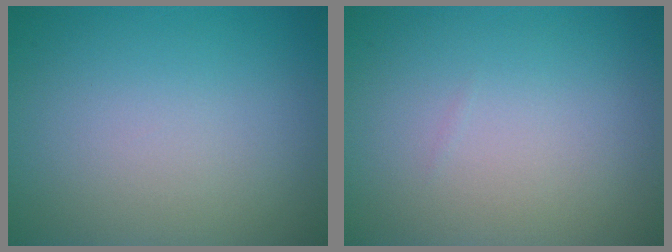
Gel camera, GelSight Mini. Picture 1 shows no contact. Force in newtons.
{"total": 0.0}